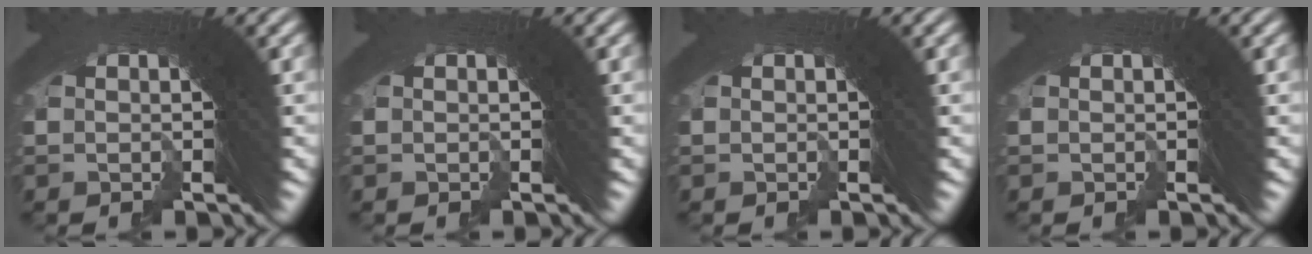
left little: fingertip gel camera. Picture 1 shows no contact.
{"total": 0.0}
{"total": 0.0}
{"total": 0.0}